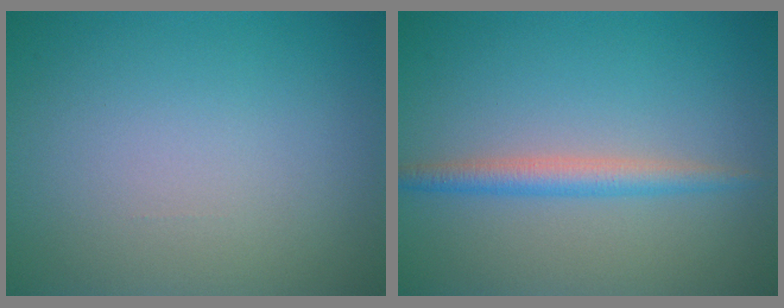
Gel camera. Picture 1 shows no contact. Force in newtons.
{"total": 2.3, "press": 2.3, "slide": 0.1}